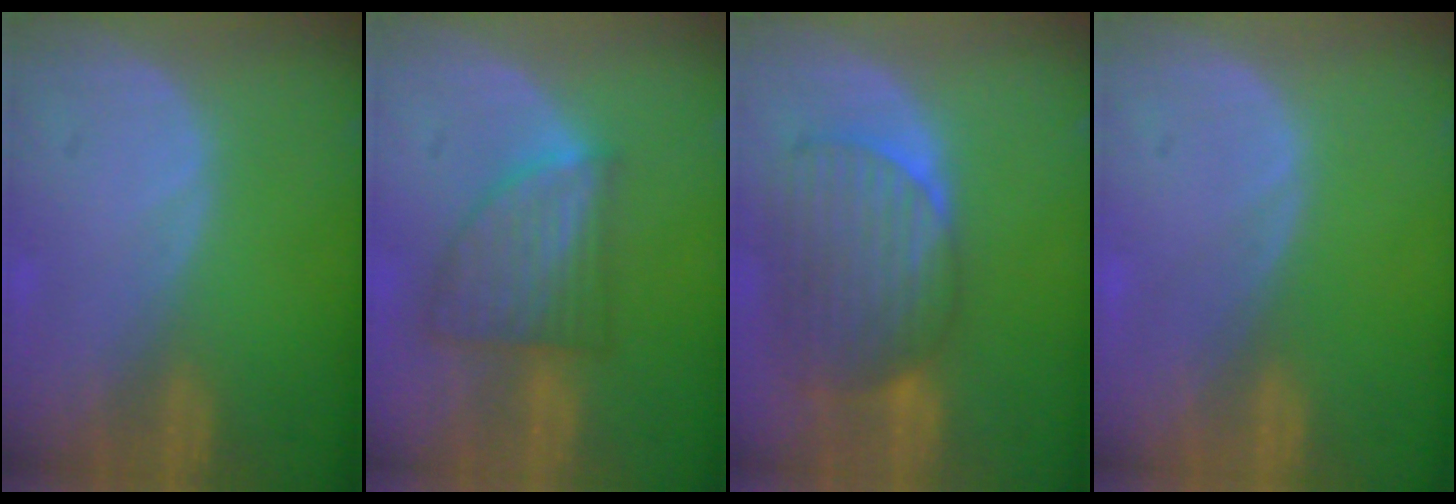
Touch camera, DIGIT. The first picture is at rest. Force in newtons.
{"total": 7.4, "press": 6.7, "slide": 3.3}
{"total": 9.6, "press": 8.5, "slide": 4.5}
{"total": 0.0}